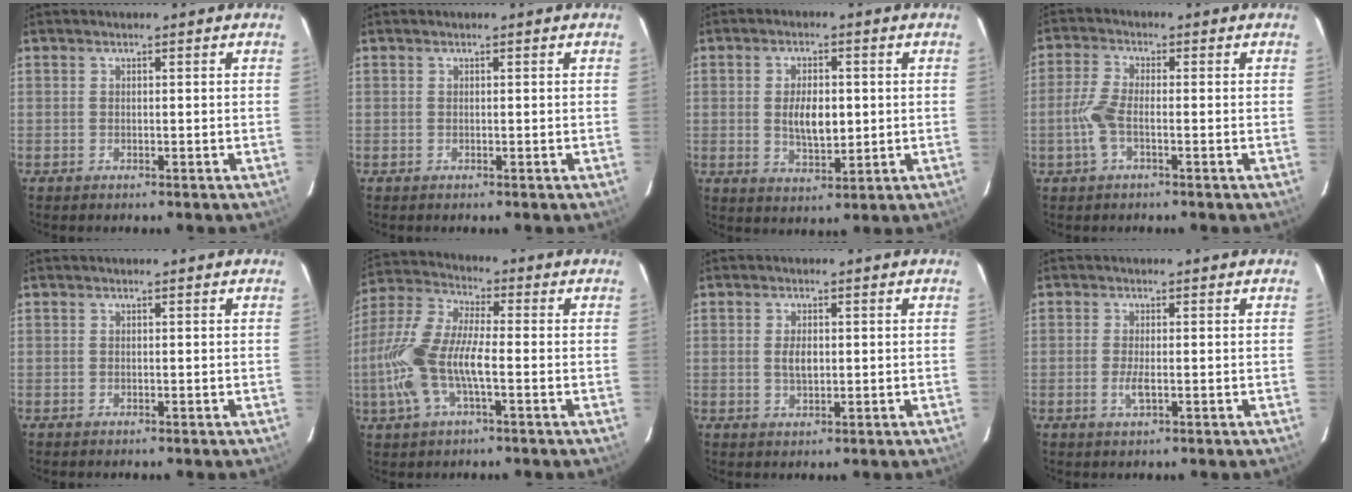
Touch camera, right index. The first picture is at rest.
{"total": 0.0}
{"total": 7.1, "force": [0.2, 3.6, 6.1], "torque": [-0.112, -0.002, 0.008]}
{"total": 5.0, "force": [-1.6, 1.4, 4.5], "torque": [-0.106, 0.004, -0.033]}
{"total": 0.0}
{"total": 13.7, "force": [-3.0, 4.6, 12.5], "torque": [-0.274, 0.003, -0.061]}
{"total": 3.0, "force": [0.1, 1.6, 2.5], "torque": [-0.046, 0.000, 0.003]}
{"total": 2.5, "force": [-0.6, 0.5, 2.4], "torque": [-0.049, -0.004, -0.011]}